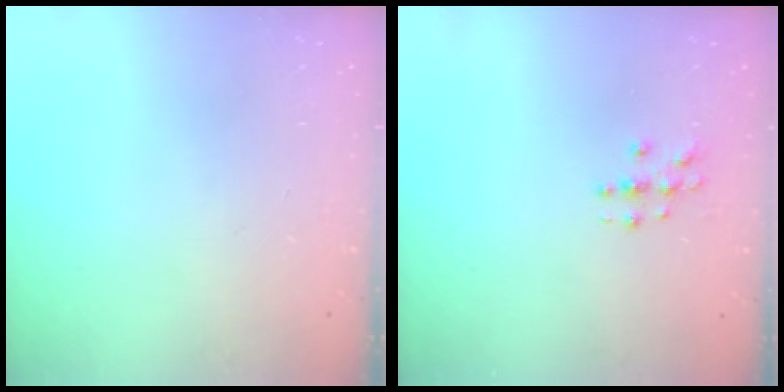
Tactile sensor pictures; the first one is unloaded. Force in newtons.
{"total": 3.0, "press": 3.0, "slide": 0.1}